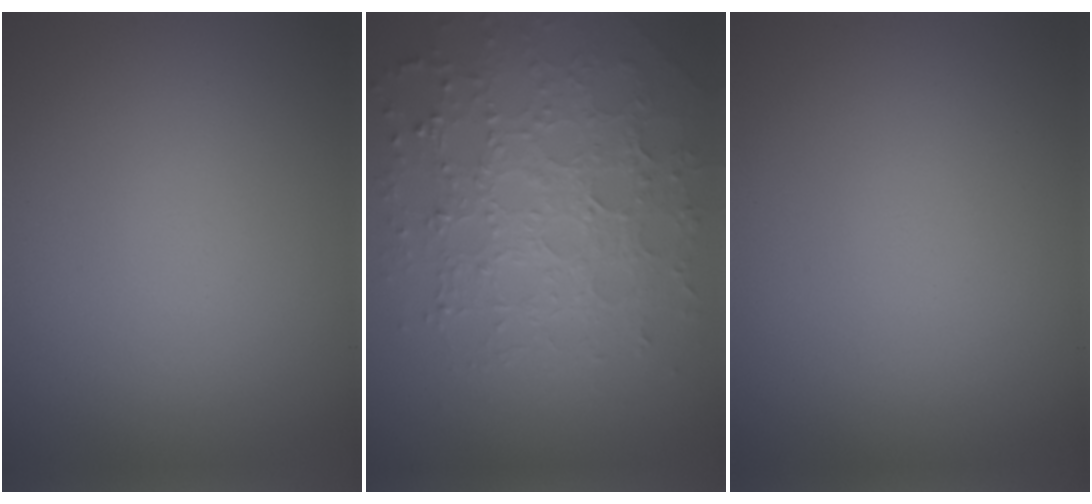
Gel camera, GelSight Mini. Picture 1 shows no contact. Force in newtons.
{"total": 7.7, "press": 5.4, "slide": 5.4}
{"total": 0.0}